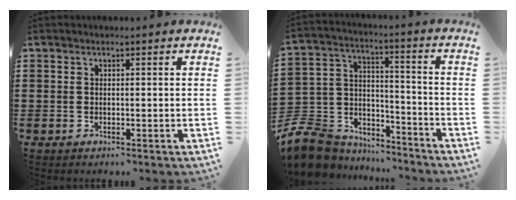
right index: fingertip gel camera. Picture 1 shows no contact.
{"total": 8.8, "force": [-7.5, 4.4, 1.6], "torque": [-0.072, 0.006, -0.150]}